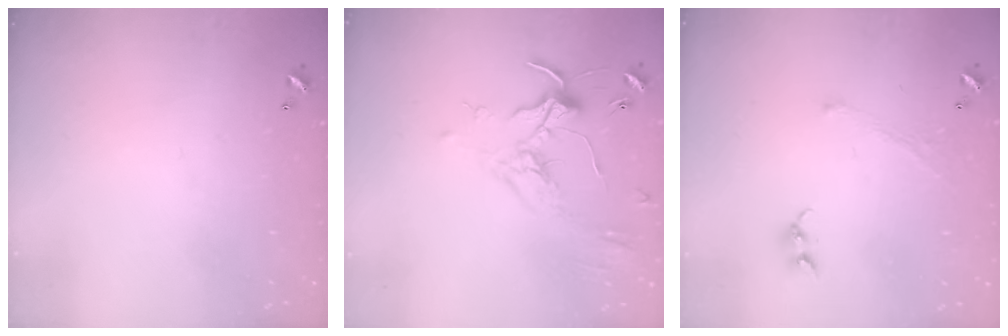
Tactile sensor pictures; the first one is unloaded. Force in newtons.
{"total": 1.7, "press": 1.6, "slide": 0.5}
{"total": 1.3, "press": 1.2, "slide": 0.5}